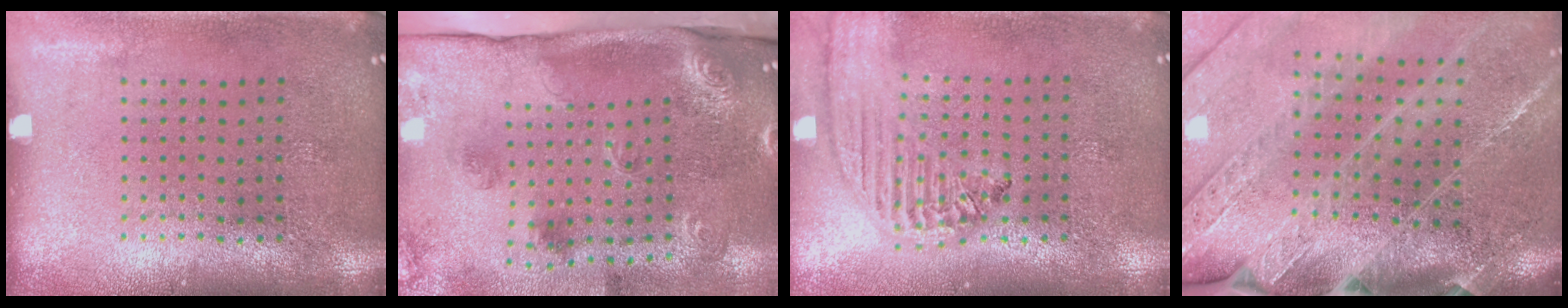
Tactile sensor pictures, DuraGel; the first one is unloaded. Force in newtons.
{"total": 3.0, "press": 2.0, "slide": 2.2}
{"total": 2.1, "press": 1.9, "slide": 1.0}
{"total": 3.8, "press": 3.2, "slide": 2.1}